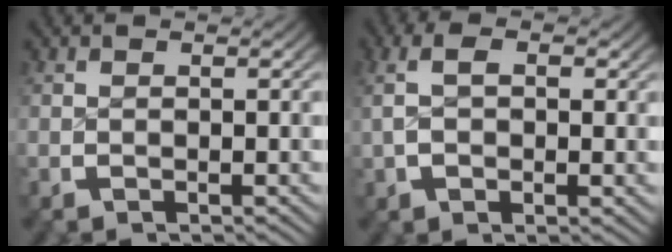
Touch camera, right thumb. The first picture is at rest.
{"total": 3.8, "force": [0.6, 2.2, 3.0], "torque": [-0.061, 0.003, 0.010]}